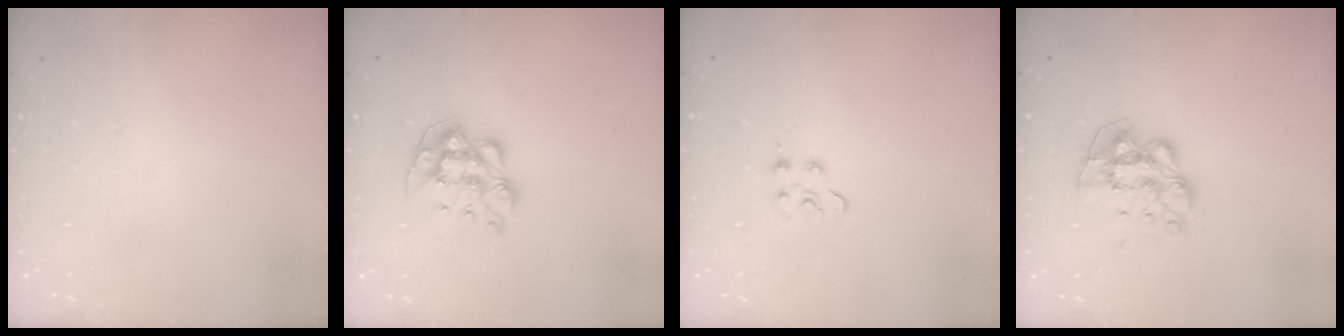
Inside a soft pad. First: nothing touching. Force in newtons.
{"total": 10.1, "press": 10.1, "slide": 0.6}
{"total": 6.1, "press": 6.1, "slide": 0.6}
{"total": 11.1, "press": 11.0, "slide": 1.0}